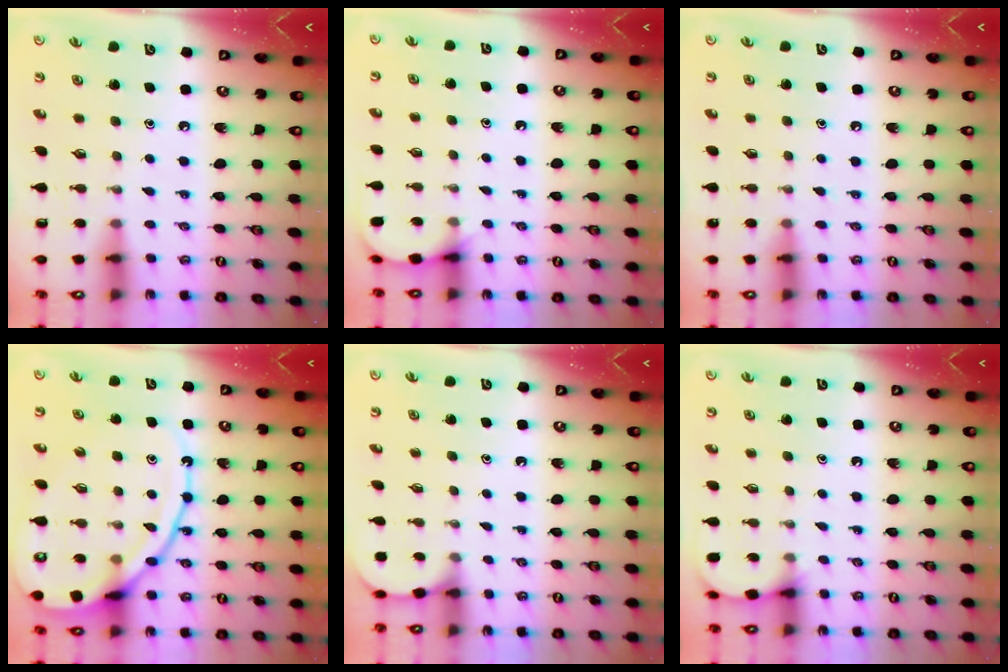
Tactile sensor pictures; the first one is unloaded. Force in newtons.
{"total": 5.5, "press": 5.5, "slide": 0.4}
{"total": 5.2, "press": 5.2, "slide": 0.5}
{"total": 15.8, "press": 15.7, "slide": 1.5}
{"total": 1.8, "press": 1.8, "slide": 0.2}
{"total": 3.3, "press": 3.3, "slide": 0.3}